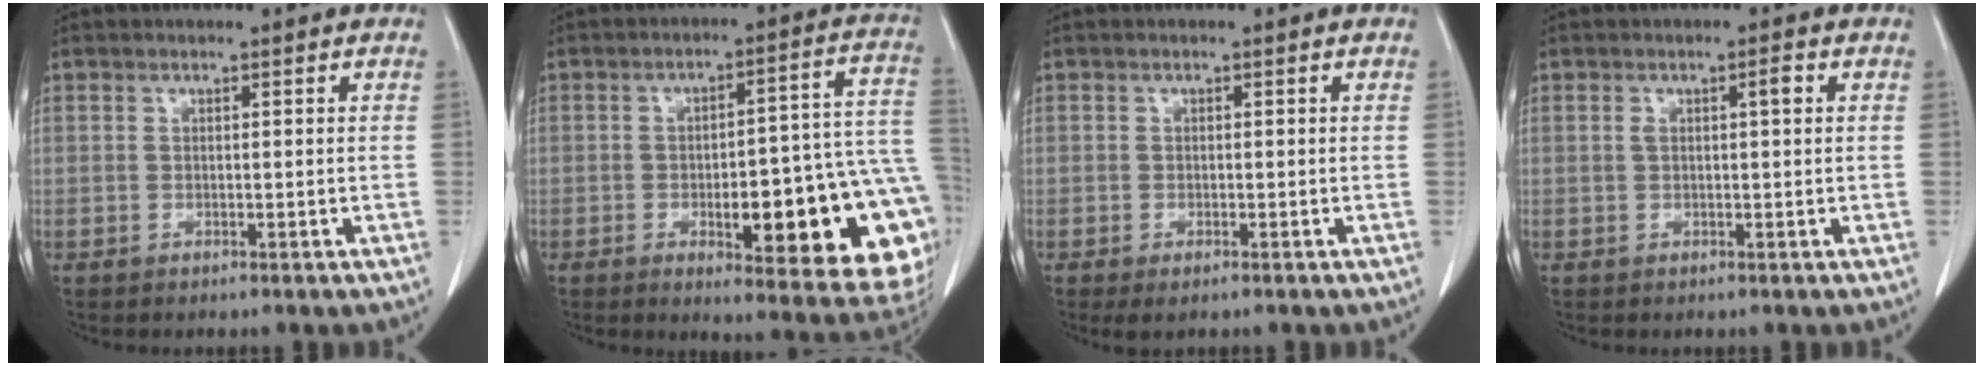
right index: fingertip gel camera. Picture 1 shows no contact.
{"total": 23.0, "force": [-5.6, 5.5, 21.7], "torque": [-0.179, 0.028, -0.052]}
{"total": 1.8, "force": [-1.1, 0.6, 1.3], "torque": [-0.021, -0.005, -0.013]}
{"total": 2.3, "force": [0.6, 0.4, 2.1], "torque": [-0.038, 0.011, 0.012]}